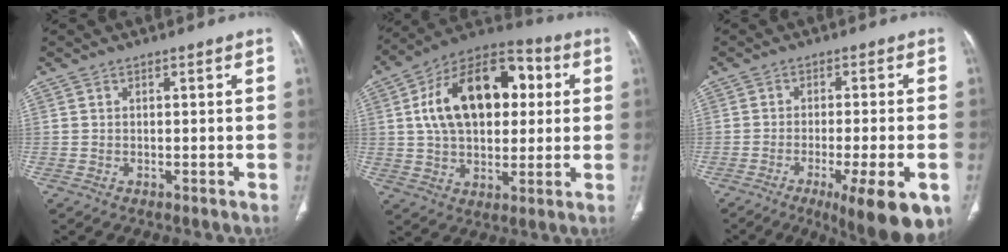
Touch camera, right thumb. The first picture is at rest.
{"total": 21.9, "force": [4.3, 13.3, 16.9], "torque": [-0.249, 0.022, 0.065]}
{"total": 13.9, "force": [-6.9, 2.8, 11.7], "torque": [-0.127, -0.004, -0.096]}